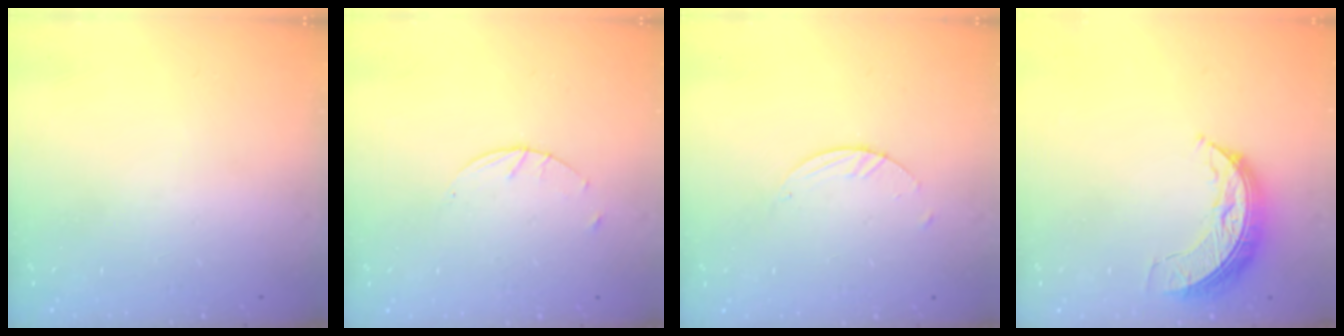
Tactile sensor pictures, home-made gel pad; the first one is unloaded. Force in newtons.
{"total": 1.7, "press": 1.7, "slide": 0.3}
{"total": 1.8, "press": 1.8, "slide": 0.1}
{"total": 8.3, "press": 8.3, "slide": 0.5}